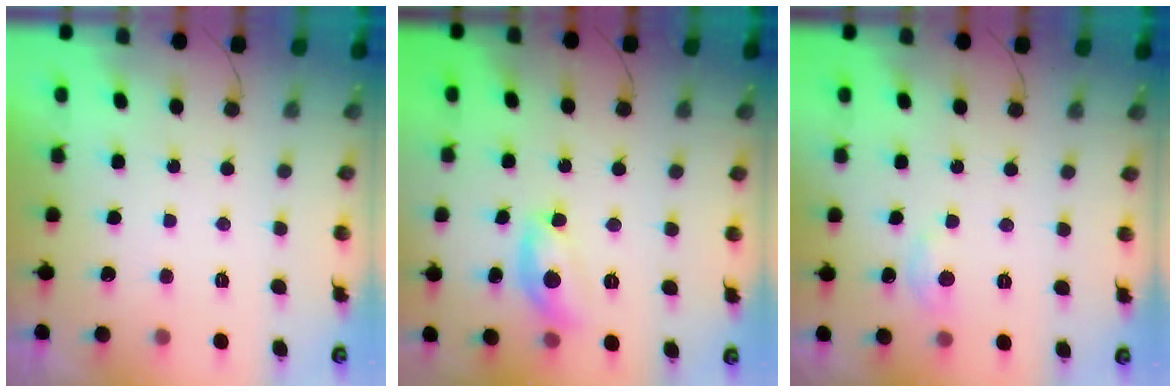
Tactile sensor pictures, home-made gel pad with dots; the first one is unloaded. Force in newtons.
{"total": 12.0, "press": 12.0, "slide": 0.6}
{"total": 4.4, "press": 4.3, "slide": 0.6}